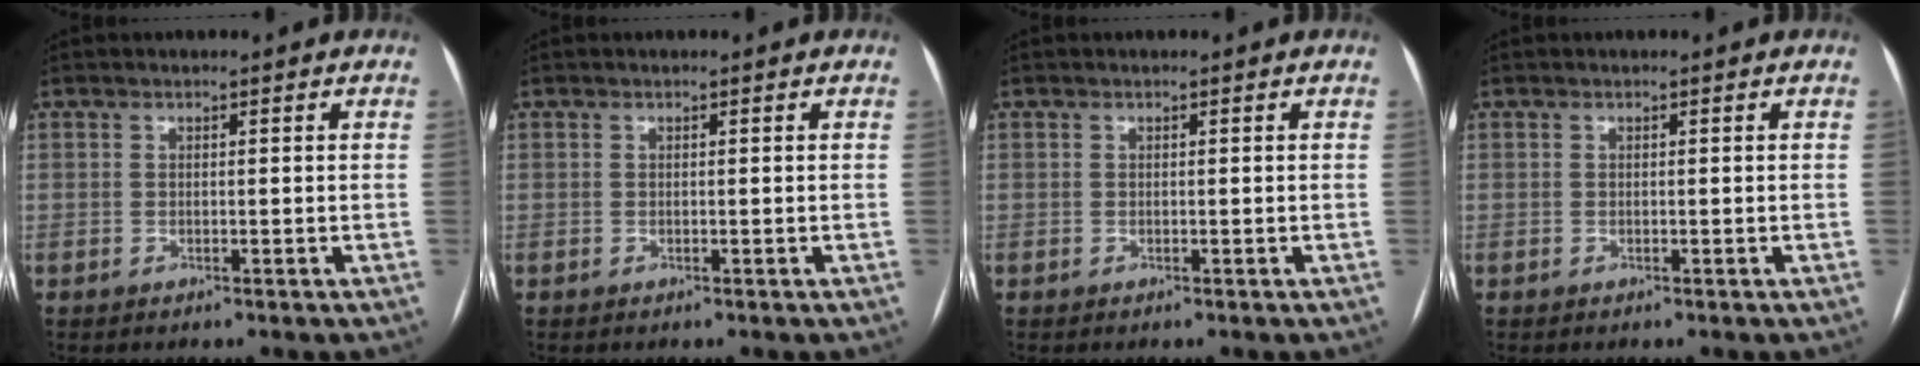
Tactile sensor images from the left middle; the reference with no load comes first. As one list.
[{"total": 0.0}, {"total": 0.0}, {"total": 0.0}]